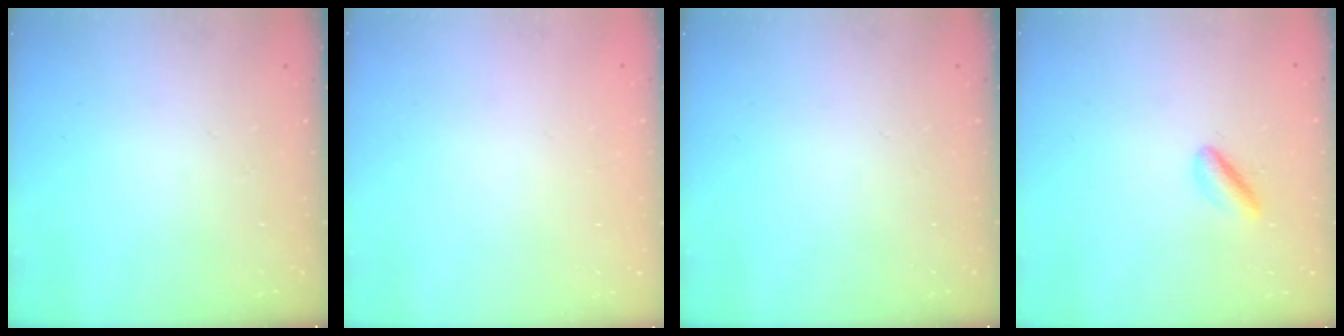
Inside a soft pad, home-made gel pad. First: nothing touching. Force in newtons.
{"total": 2.0, "press": 2.0, "slide": 0.1}
{"total": 0.0}
{"total": 3.2, "press": 3.2, "slide": 0.1}